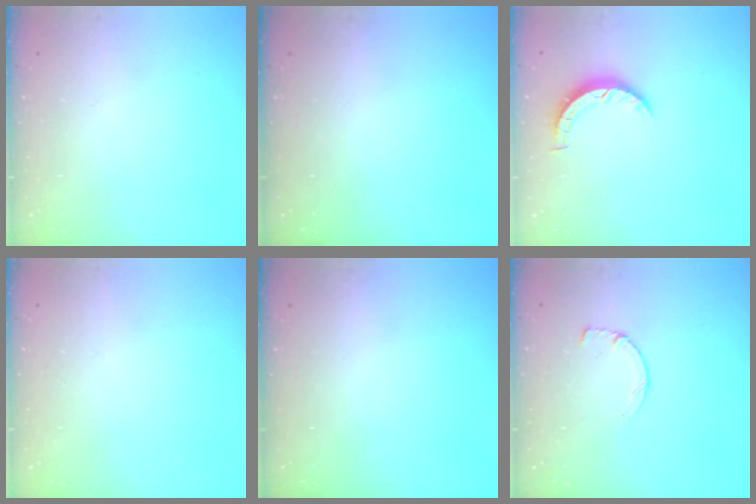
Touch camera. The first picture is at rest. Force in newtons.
{"total": 0.0}
{"total": 3.6, "press": 3.6, "slide": 0.4}
{"total": 2.4, "press": 2.4, "slide": 0.2}
{"total": 0.0}
{"total": 2.5, "press": 2.5, "slide": 0.3}